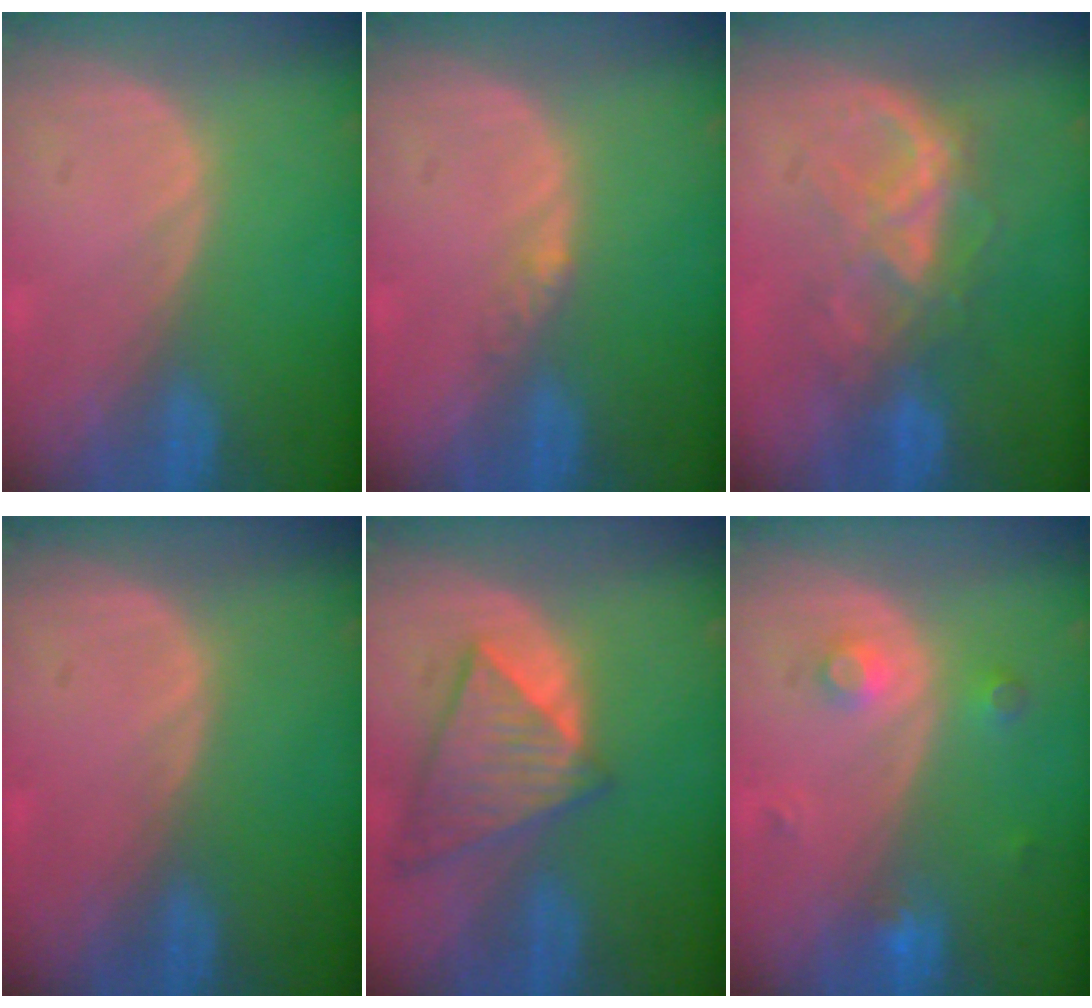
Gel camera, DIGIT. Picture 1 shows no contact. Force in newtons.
{"total": 1.6, "press": 1.3, "slide": 0.9}
{"total": 6.4, "press": 6.3, "slide": 0.7}
{"total": 0.0}
{"total": 8.4, "press": 7.4, "slide": 4.1}
{"total": 3.2, "press": 3.0, "slide": 1.1}